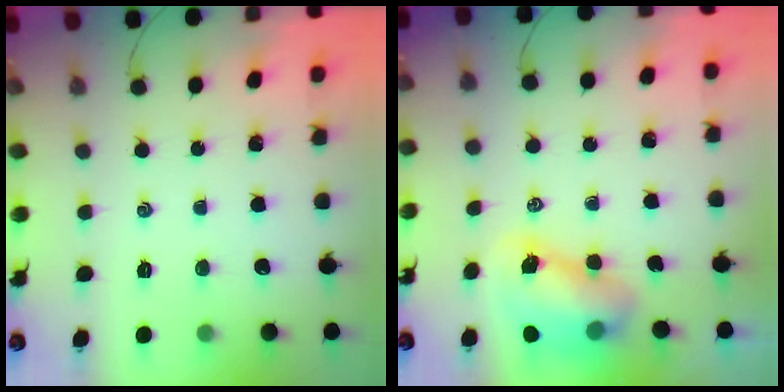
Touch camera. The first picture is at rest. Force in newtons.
{"total": 7.9, "press": 7.7, "slide": 1.6}